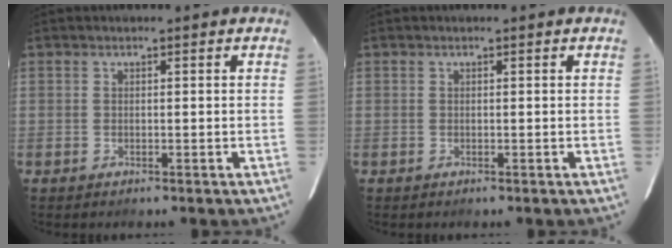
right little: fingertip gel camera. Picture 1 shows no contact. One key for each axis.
{"total": 0.0}